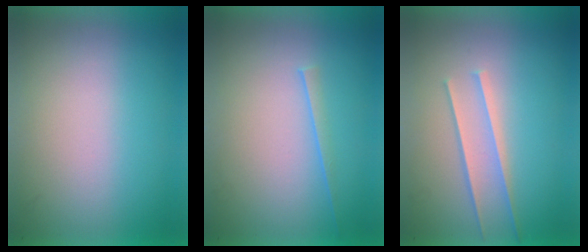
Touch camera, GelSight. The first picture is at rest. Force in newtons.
{"total": 1.7}
{"total": 1.5}